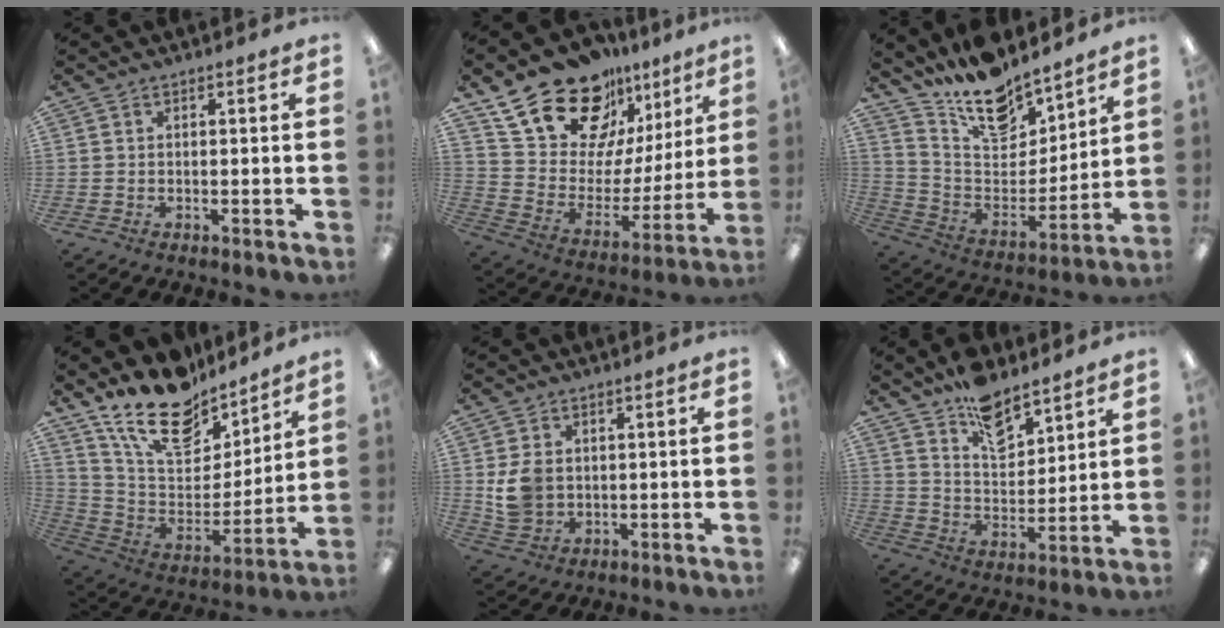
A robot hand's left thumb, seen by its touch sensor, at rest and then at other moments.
{"total": 21.4, "force": [16.3, 10.9, 8.6], "torque": [-0.159, -0.112, 0.298]}
{"total": 16.8, "force": [14.2, 6.9, 5.6], "torque": [-0.113, -0.107, 0.257]}
{"total": 20.2, "force": [15.8, 9.3, 8.4], "torque": [-0.161, -0.104, 0.285]}
{"total": 6.9, "force": [0.8, 5.7, 3.7], "torque": [-0.072, 0.006, 0.016]}
{"total": 10.5, "force": [8.5, 4.7, 4.2], "torque": [-0.062, -0.056, 0.154]}